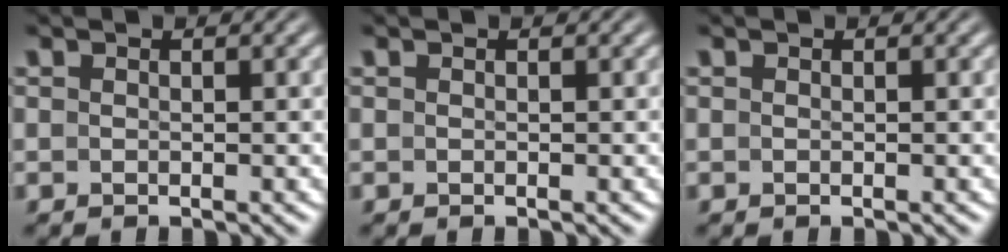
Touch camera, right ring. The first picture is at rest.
{"total": 0.0}
{"total": 0.0}